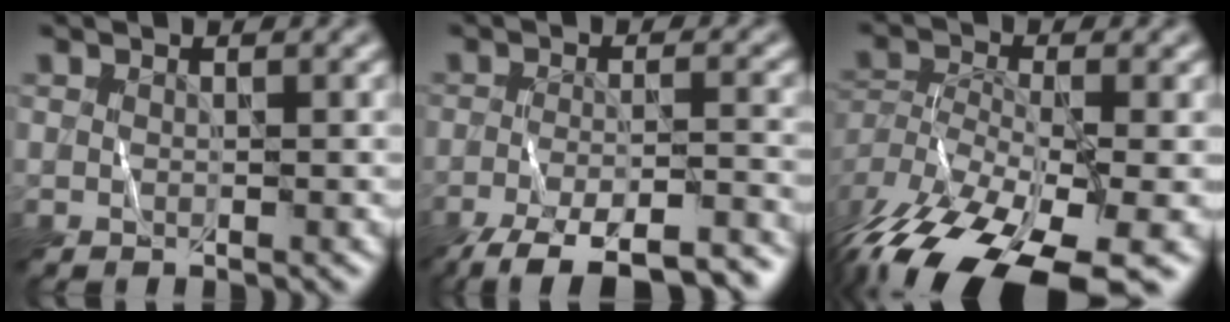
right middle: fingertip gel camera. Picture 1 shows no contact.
{"total": 11.0, "force": [-8.7, 2.8, 6.2], "torque": [-0.102, -0.026, -0.128]}
{"total": 15.1, "force": [-10.4, 5.0, 9.7], "torque": [-0.211, -0.042, -0.162]}